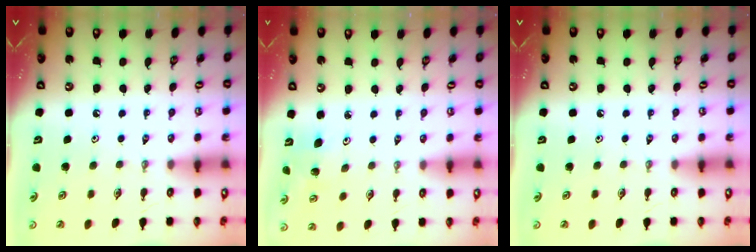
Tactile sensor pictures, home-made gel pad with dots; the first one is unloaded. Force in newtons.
{"total": 2.5, "press": 2.5, "slide": 0.1}
{"total": 0.0}